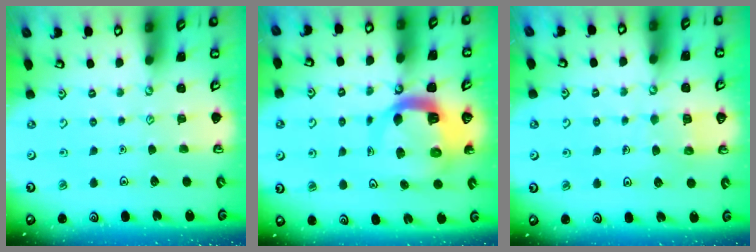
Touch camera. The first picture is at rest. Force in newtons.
{"total": 9.6, "press": 9.6, "slide": 1.3}
{"total": 5.3, "press": 5.3, "slide": 0.5}